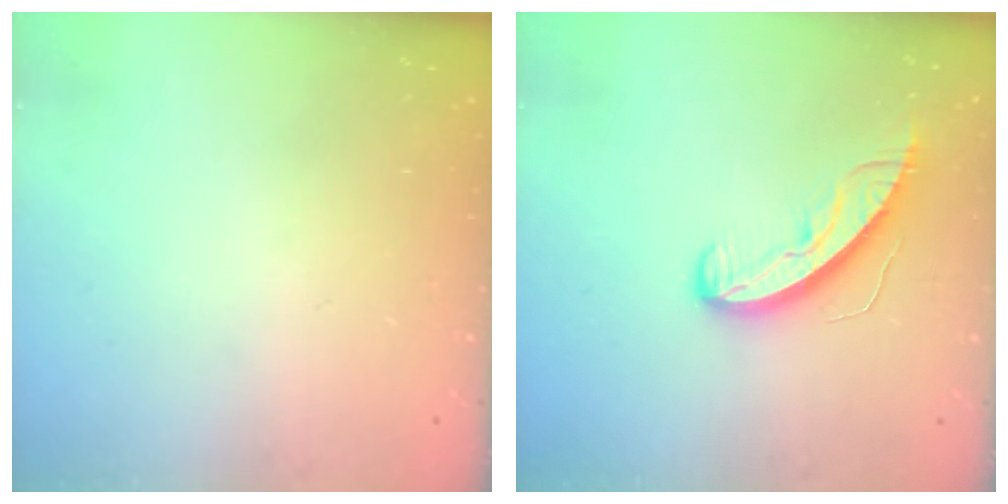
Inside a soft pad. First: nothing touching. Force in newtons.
{"total": 8.7, "press": 8.7, "slide": 0.7}